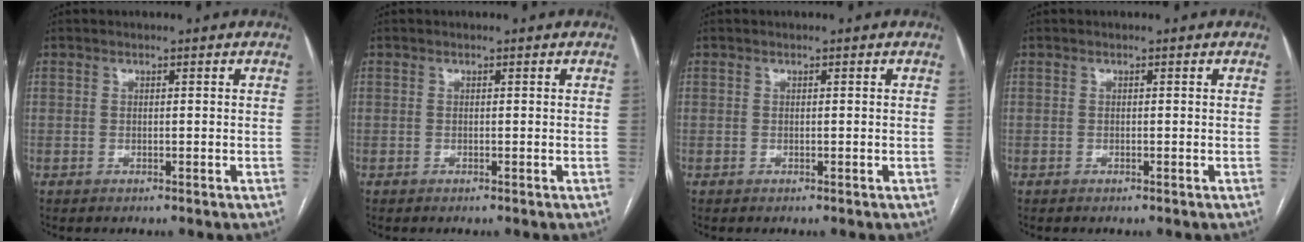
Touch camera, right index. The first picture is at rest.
{"total": 0.0}
{"total": 0.0}
{"total": 0.0}